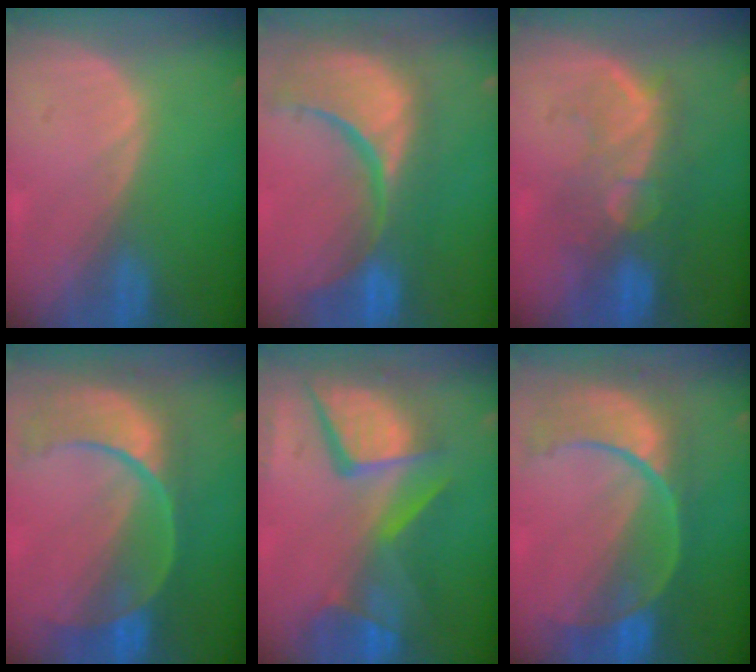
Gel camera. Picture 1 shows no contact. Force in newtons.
{"total": 15.4, "press": 12.2, "slide": 9.4}
{"total": 9.9, "press": 8.6, "slide": 4.9}
{"total": 11.2, "press": 9.3, "slide": 6.2}
{"total": 12.9, "press": 10.6, "slide": 7.4}
{"total": 10.9, "press": 9.2, "slide": 5.9}